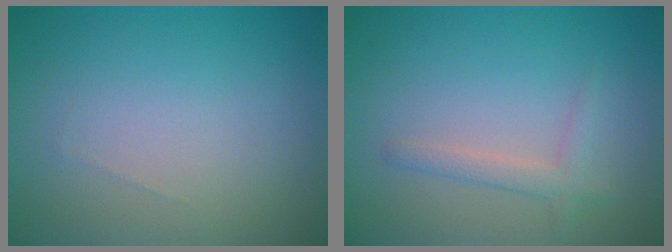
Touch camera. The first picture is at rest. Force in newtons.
{"total": 1.8, "press": 1.7, "slide": 0.1}